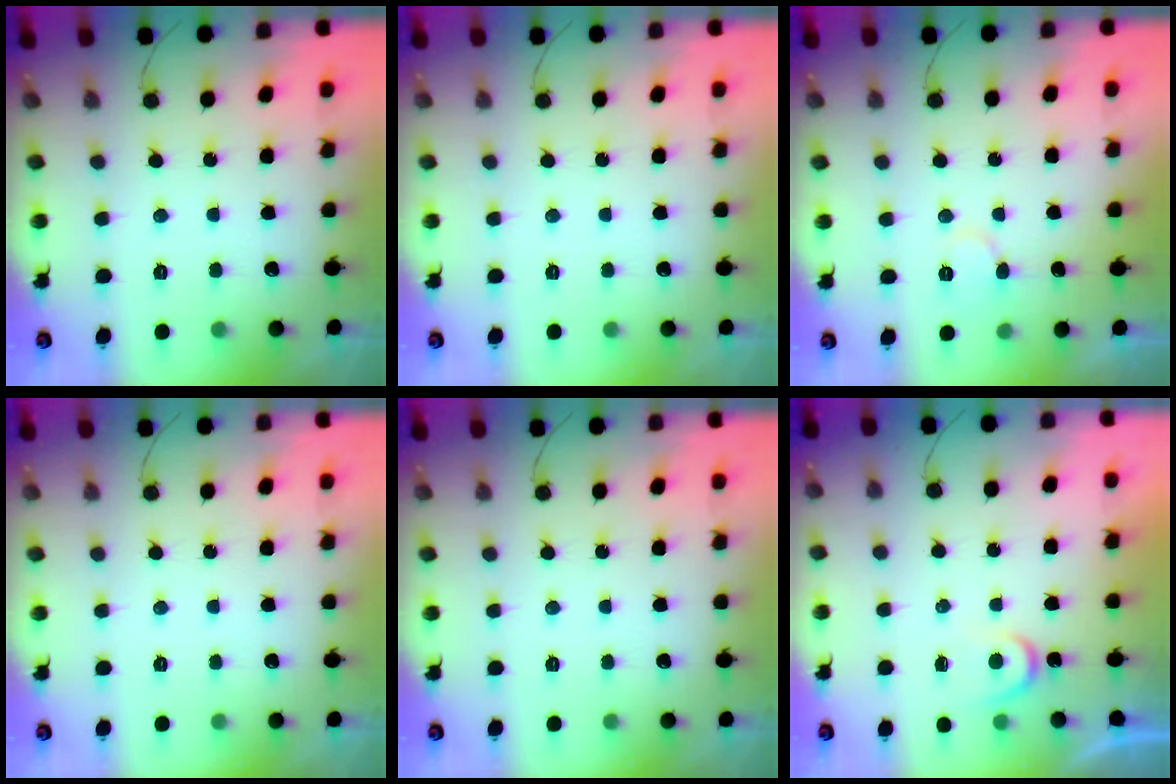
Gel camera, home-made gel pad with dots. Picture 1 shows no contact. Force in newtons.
{"total": 0.0}
{"total": 4.9, "press": 4.9, "slide": 0.4}
{"total": 0.0}
{"total": 0.0}
{"total": 3.1, "press": 3.1, "slide": 0.4}